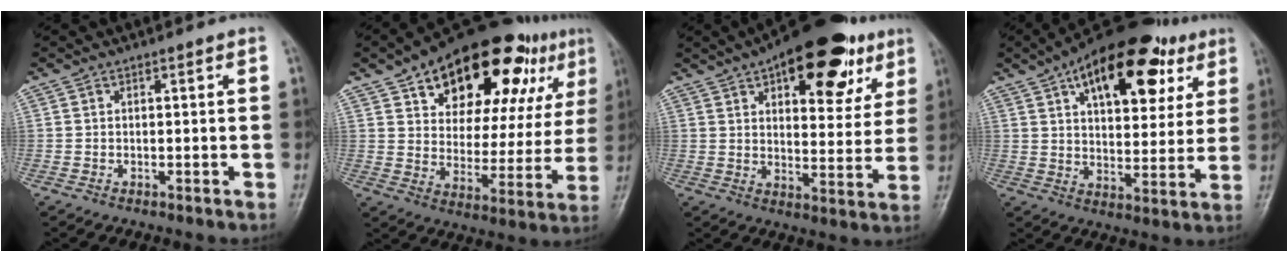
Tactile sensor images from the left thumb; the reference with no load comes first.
{"total": 27.4, "force": [14.6, 12.8, 19.4], "torque": [-0.237, -0.013, 0.218]}
{"total": 21.6, "force": [11.4, 10.0, 15.4], "torque": [-0.170, -0.020, 0.161]}
{"total": 23.1, "force": [11.0, 11.6, 16.7], "torque": [-0.212, -0.008, 0.165]}